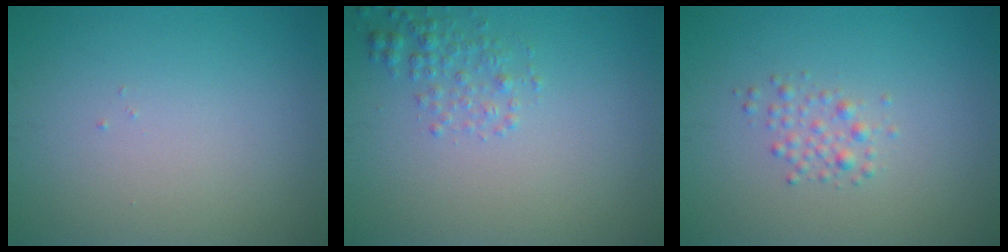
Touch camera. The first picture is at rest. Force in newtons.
{"total": 1.9, "press": 1.9, "slide": 0.1}
{"total": 1.5, "press": 1.5, "slide": 0.0}